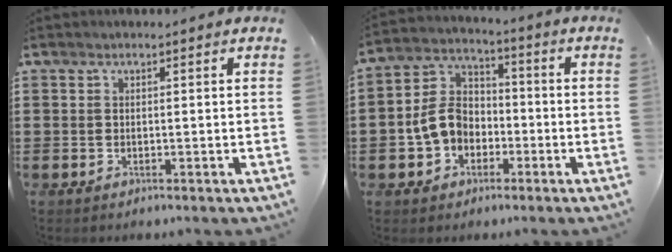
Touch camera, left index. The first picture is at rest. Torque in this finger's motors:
{"motor_torque": [0.65, 0.09, 0.43, 0.11]}